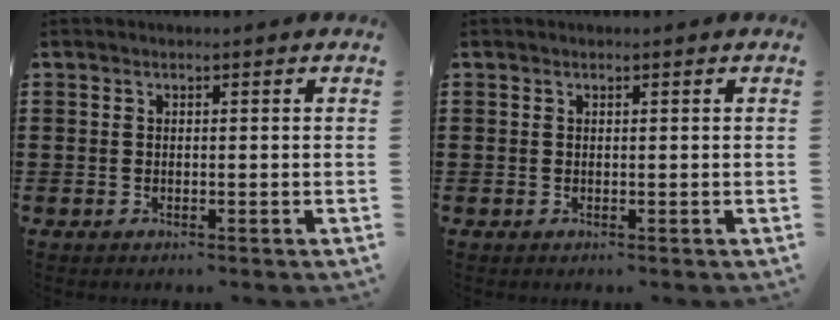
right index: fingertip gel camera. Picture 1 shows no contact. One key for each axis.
{"total": 0.0}